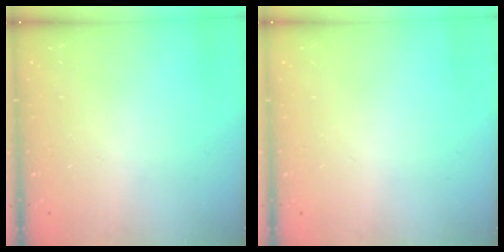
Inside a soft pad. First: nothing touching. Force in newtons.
{"total": 0.0}